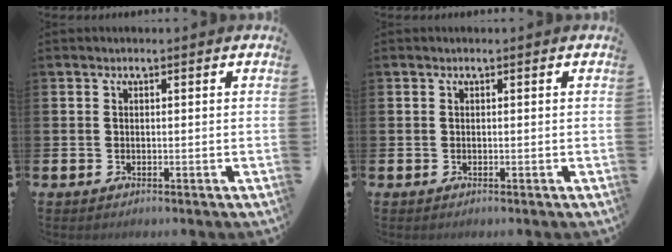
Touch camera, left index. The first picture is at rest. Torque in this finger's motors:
{"motor_torque": [0.00, 0.00, 0.01, 0.00]}